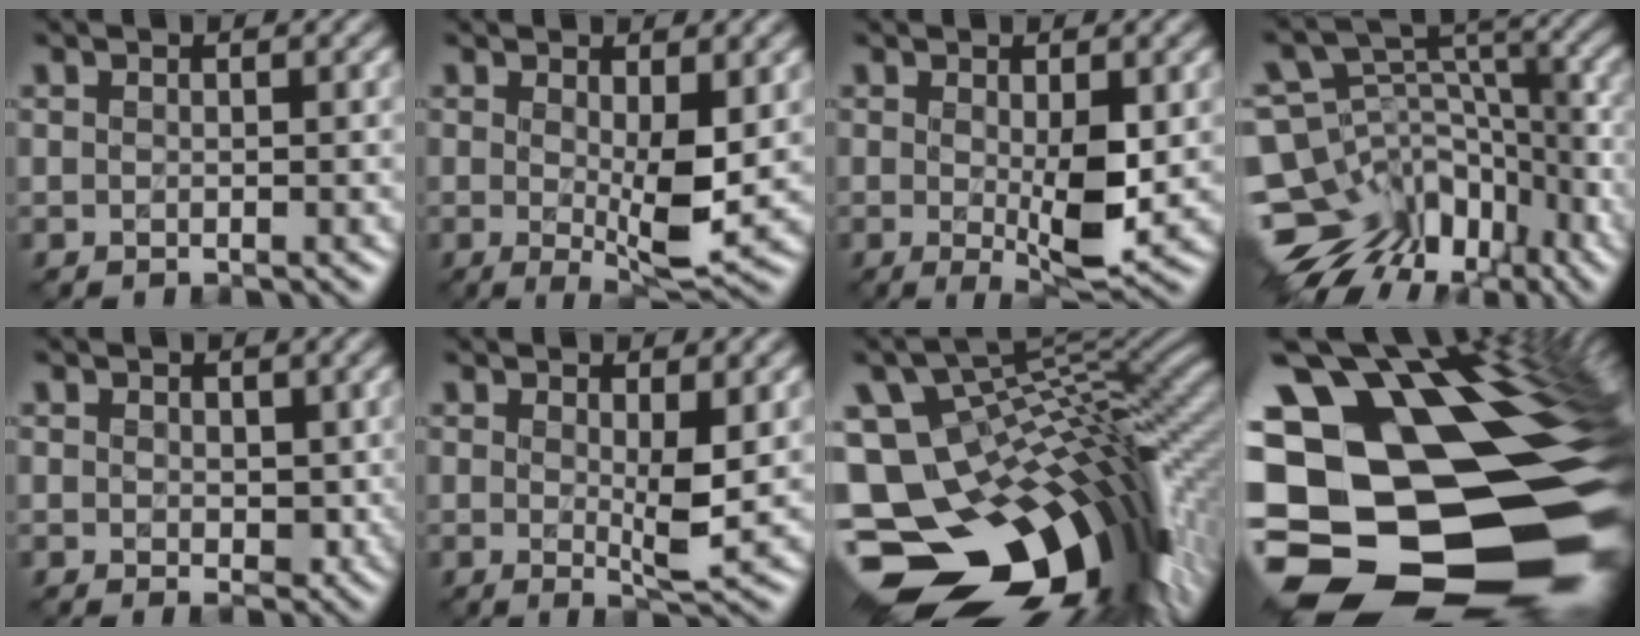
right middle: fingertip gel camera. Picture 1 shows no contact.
{"total": 4.0, "force": [0.4, 0.9, 3.9], "torque": [-0.076, -0.008, 0.012]}
{"total": 4.2, "force": [-0.1, 1.2, 4.0], "torque": [-0.077, -0.007, 0.006]}
{"total": 14.4, "force": [-9.7, 8.4, 6.6], "torque": [-0.142, 0.021, -0.137]}
{"total": 1.6, "force": [0.3, 1.3, 0.9], "torque": [-0.021, -0.003, 0.002]}
{"total": 2.6, "force": [0.7, 0.2, 2.5], "torque": [-0.050, -0.003, 0.014]}
{"total": 17.3, "force": [-5.7, 9.9, 12.9], "torque": [-0.234, -0.019, -0.078]}
{"total": 21.7, "force": [-3.0, 14.4, 15.9], "torque": [-0.269, -0.029, -0.038]}